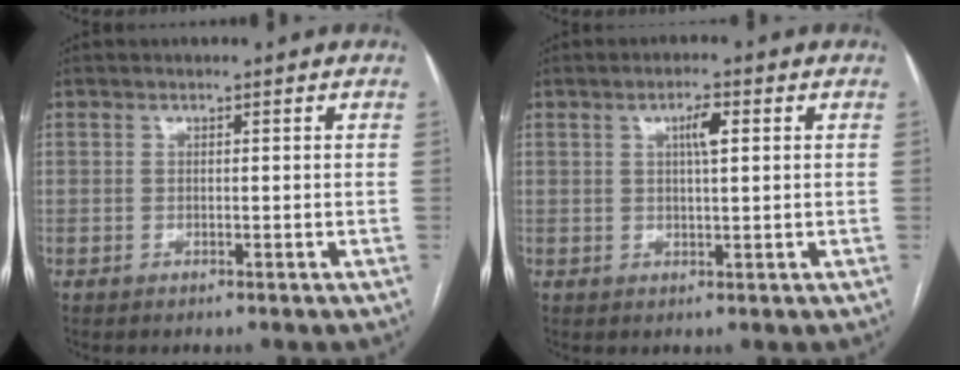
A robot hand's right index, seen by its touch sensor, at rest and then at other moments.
{"total": 3.1, "force": [1.0, 0.6, 2.9], "torque": [-0.052, 0.007, 0.015]}